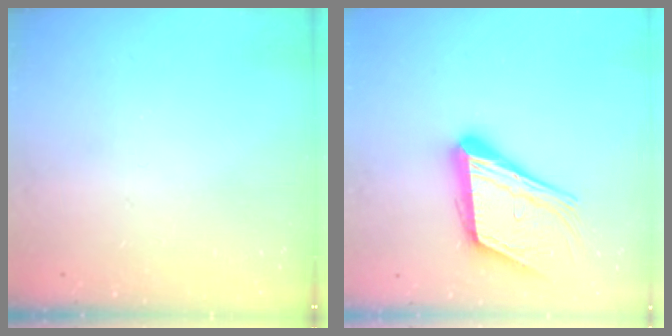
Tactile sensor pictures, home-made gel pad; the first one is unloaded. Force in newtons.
{"total": 18.7, "press": 18.4, "slide": 3.0}